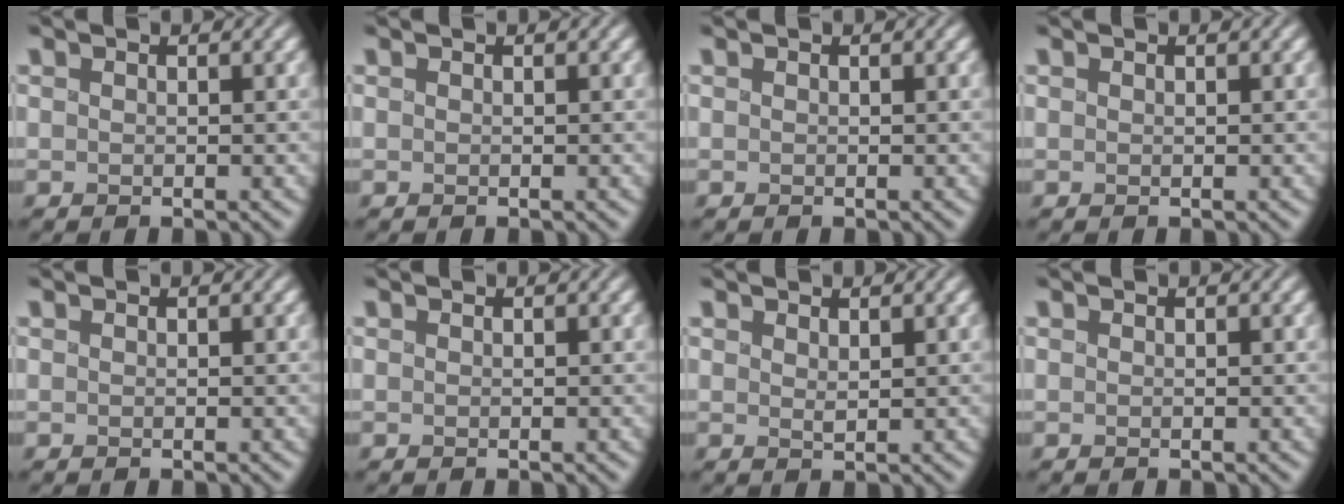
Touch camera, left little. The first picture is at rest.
{"total": 0.0}
{"total": 0.0}
{"total": 0.0}
{"total": 0.0}
{"total": 0.0}
{"total": 0.9, "force": [0.7, 0.2, 0.5], "torque": [-0.006, 0.001, 0.015]}
{"total": 0.0}